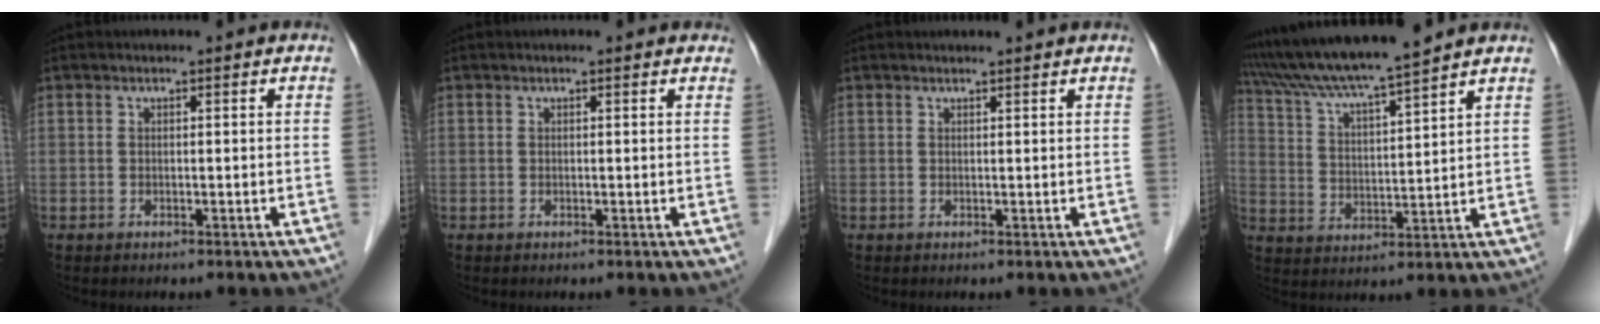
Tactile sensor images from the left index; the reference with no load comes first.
{"total": 2.4, "force": [2.2, 0.6, 0.8], "torque": [-0.014, 0.012, 0.016]}
{"total": 2.6, "force": [2.5, -0.1, 0.5], "torque": [-0.009, 0.009, 0.030]}
{"total": 13.4, "force": [11.9, -1.1, 5.9], "torque": [-0.116, 0.017, 0.207]}